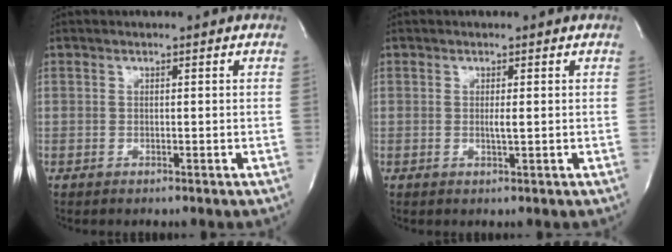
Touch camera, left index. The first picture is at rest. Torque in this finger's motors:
{"motor_torque": [0.17, 0.11, 0.00, 0.00]}